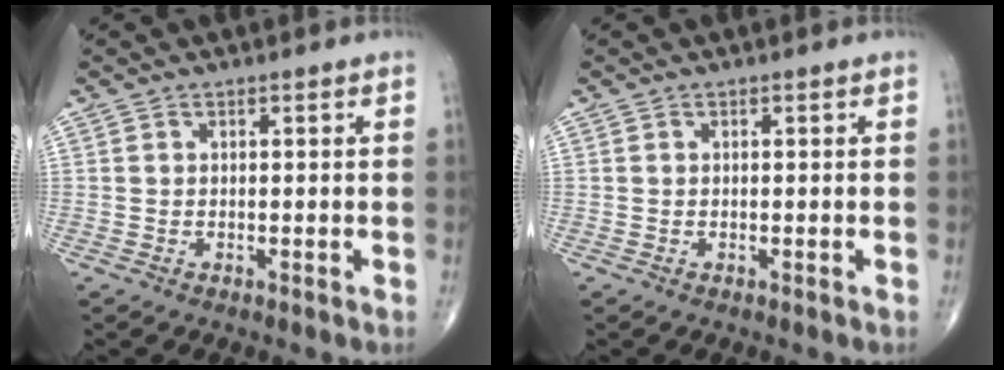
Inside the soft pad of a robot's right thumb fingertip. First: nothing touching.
{"total": 0.0}